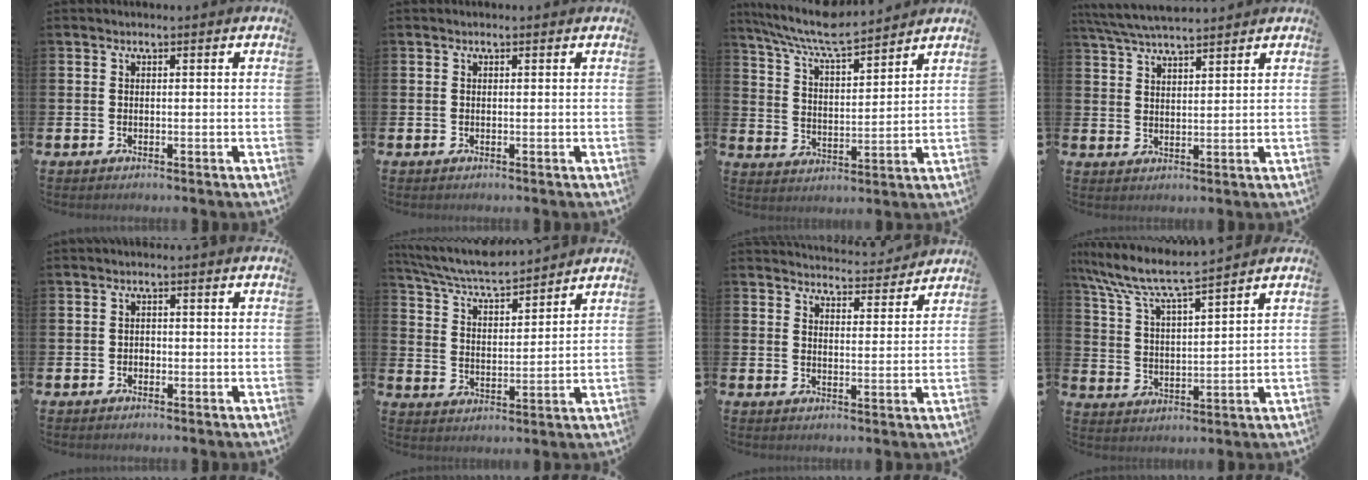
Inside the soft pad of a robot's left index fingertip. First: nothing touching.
{"total": 0.0}
{"total": 7.9, "force": [7.4, 0.7, 2.7], "torque": [-0.088, -0.043, 0.132]}
{"total": 5.7, "force": [5.4, 0.8, 1.7], "torque": [-0.055, -0.014, 0.101]}
{"total": 0.9, "force": [-0.5, 0.7, 0.2], "torque": [-0.013, 0.006, -0.009]}
{"total": 6.5, "force": [6.2, 0.8, 1.8], "torque": [-0.067, -0.037, 0.109]}
{"total": 4.6, "force": [4.6, 0.4, 0.1], "torque": [-0.005, -0.035, 0.078]}
{"total": 7.9, "force": [7.3, 0.4, 3.0], "torque": [-0.090, -0.044, 0.127]}